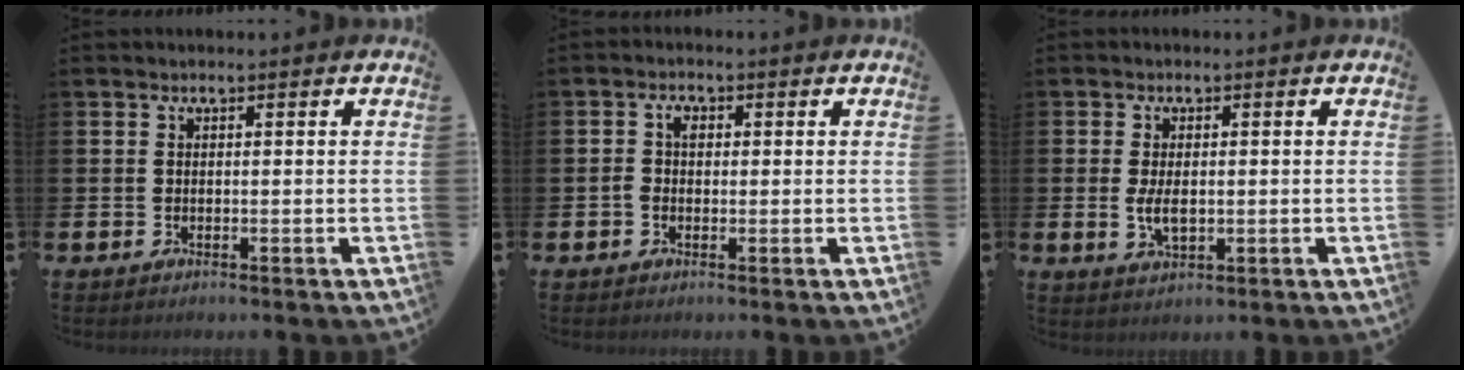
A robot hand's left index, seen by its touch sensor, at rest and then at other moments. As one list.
[{"total": 2.1, "force": [0.0, 1.4, 1.5], "torque": [-0.014, 0.003, -0.006]}, {"total": 3.3, "force": [0.0, 1.7, 2.8], "torque": [-0.042, 0.000, -0.003]}]